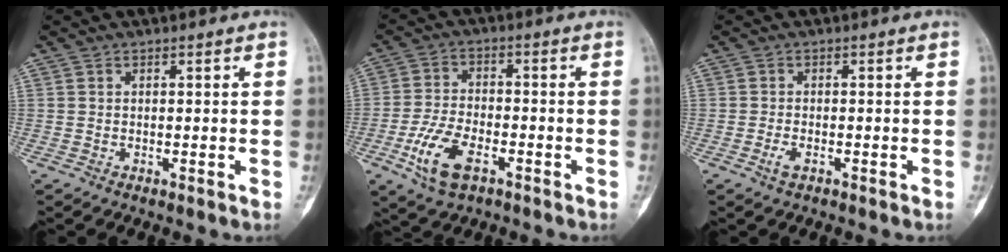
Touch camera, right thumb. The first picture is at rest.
{"total": 9.6, "force": [-4.3, 4.9, 7.1], "torque": [-0.142, 0.015, -0.080]}
{"total": 1.8, "force": [-0.9, 0.8, 1.3], "torque": [-0.027, 0.003, -0.019]}